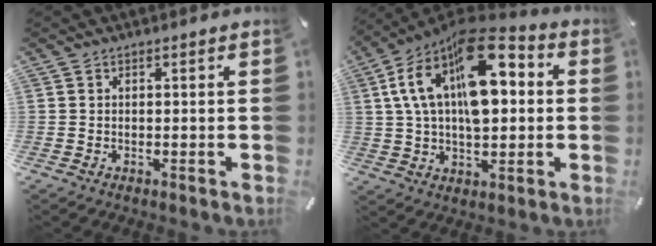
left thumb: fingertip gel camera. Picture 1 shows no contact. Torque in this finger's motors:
{"motor_torque": [2.49, 2.52, 1.68, -1.09, 0.45]}